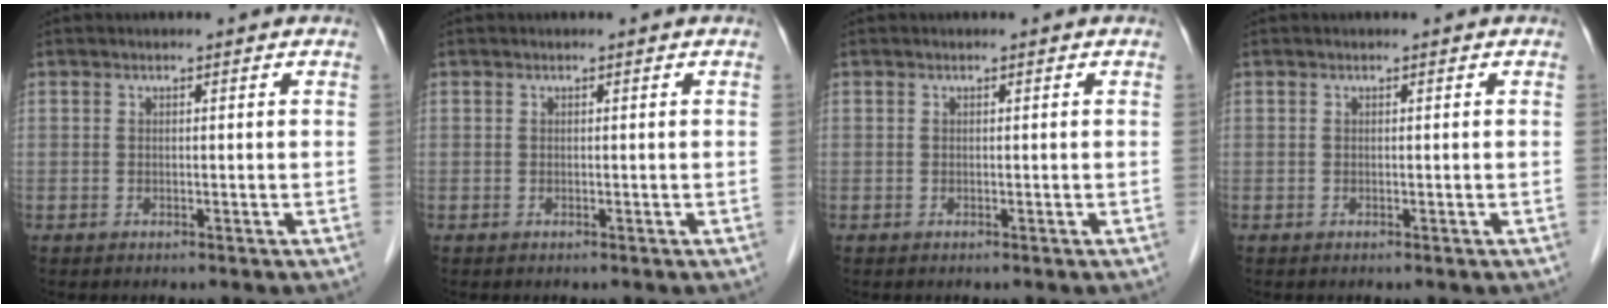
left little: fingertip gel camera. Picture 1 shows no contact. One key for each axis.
{"total": 0.0}
{"total": 0.0}
{"total": 0.0}